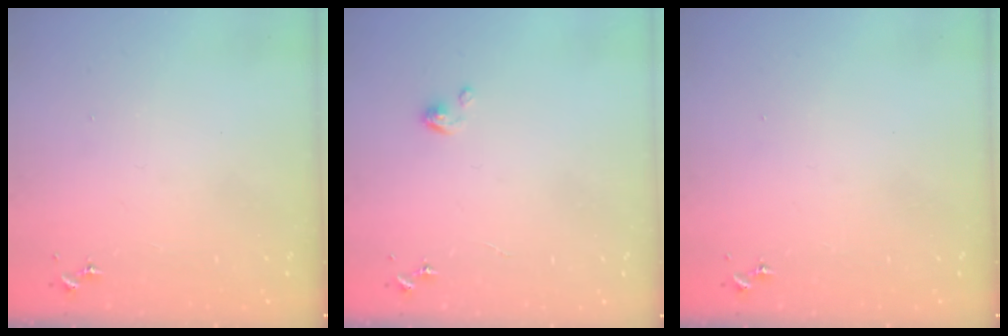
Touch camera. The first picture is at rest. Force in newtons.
{"total": 2.7, "press": 2.7, "slide": 0.2}
{"total": 0.0}